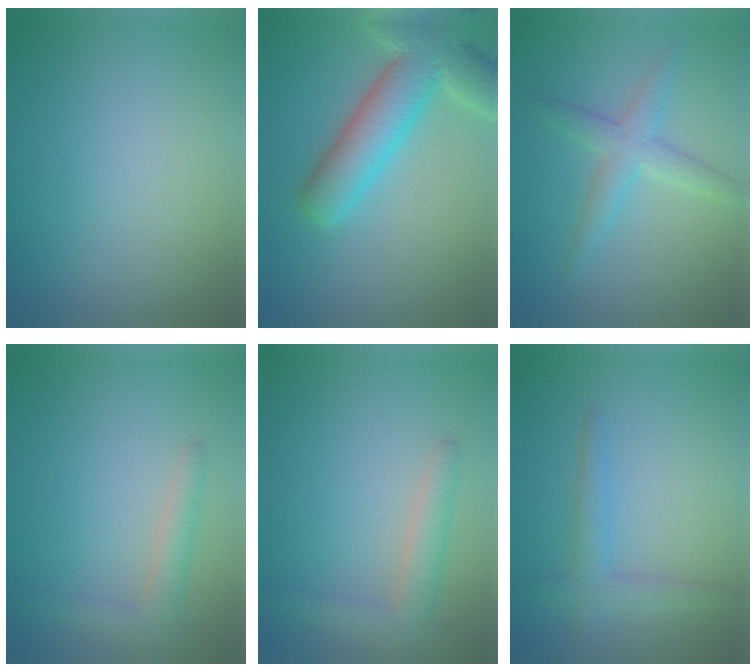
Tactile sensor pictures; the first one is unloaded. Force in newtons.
{"total": 8.2, "press": 8.2, "slide": 0.7}
{"total": 2.9, "press": 2.9, "slide": 0.0}
{"total": 2.2, "press": 2.1, "slide": 0.2}
{"total": 3.0, "press": 3.0, "slide": 0.1}
{"total": 2.3, "press": 2.3, "slide": 0.2}